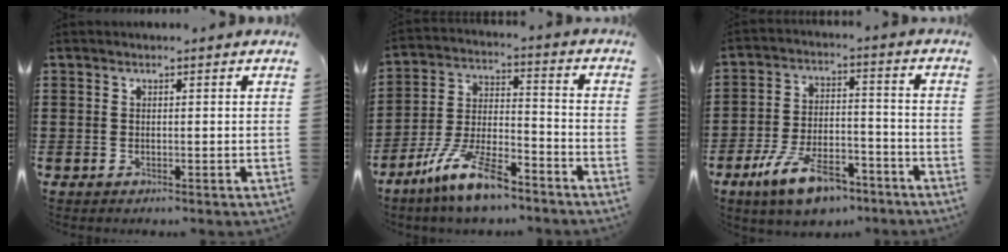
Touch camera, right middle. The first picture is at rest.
{"total": 11.5, "force": [-8.5, 2.8, 7.2], "torque": [-0.150, 0.017, -0.165]}
{"total": 10.4, "force": [-7.5, 3.6, 6.2], "torque": [-0.130, 0.017, -0.144]}